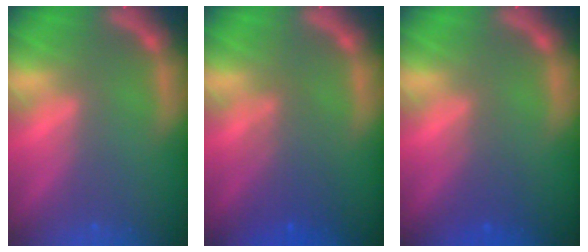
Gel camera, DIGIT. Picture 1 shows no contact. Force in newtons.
{"total": 3.5}
{"total": 2.0}